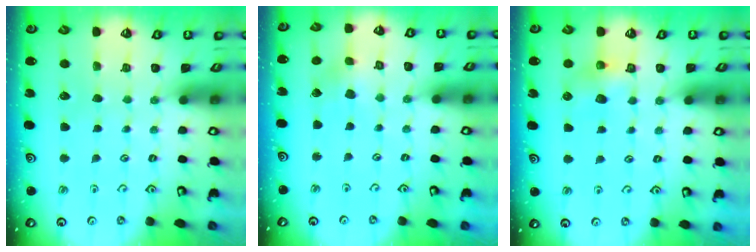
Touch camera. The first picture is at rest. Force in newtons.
{"total": 2.6, "press": 2.6, "slide": 0.4}
{"total": 6.5, "press": 6.5, "slide": 0.4}